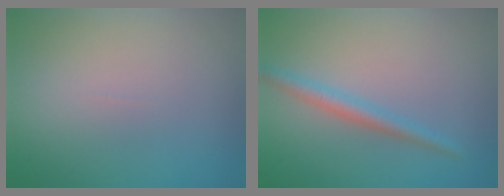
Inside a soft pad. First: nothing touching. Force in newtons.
{"total": 2.0, "press": 2.0, "slide": 0.1}